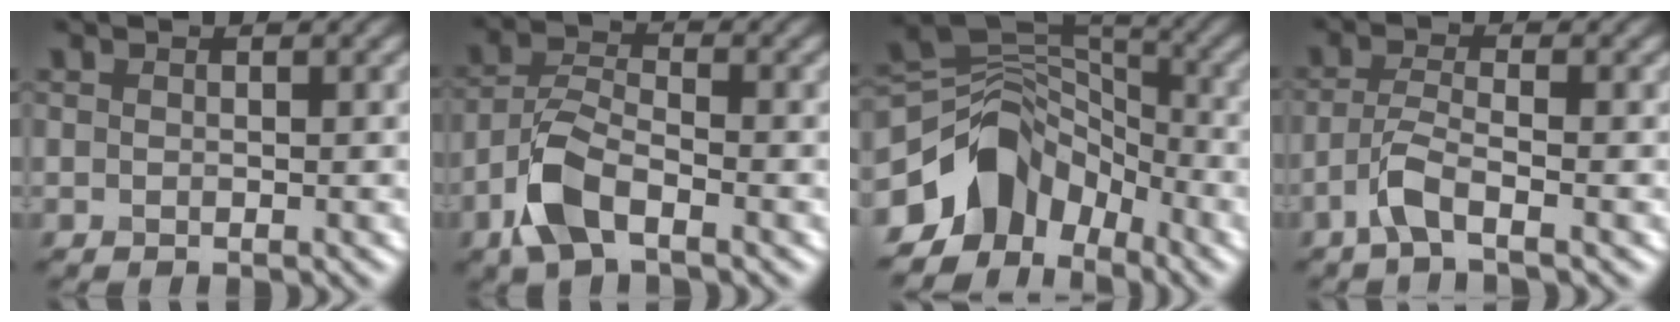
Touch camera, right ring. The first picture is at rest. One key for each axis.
{"total": 5.1, "fx": -2.9, "fy": 2.2, "fz": 3.6, "tx": -0.076, "ty": 0.001, "tz": -0.067}
{"total": 8.6, "fx": -4.6, "fy": 6.2, "fz": 3.8, "tx": -0.051, "ty": 0.007, "tz": -0.095}
{"total": 3.0, "fx": -1.9, "fy": 0.6, "fz": 2.4, "tx": -0.053, "ty": 0.004, "tz": -0.047}